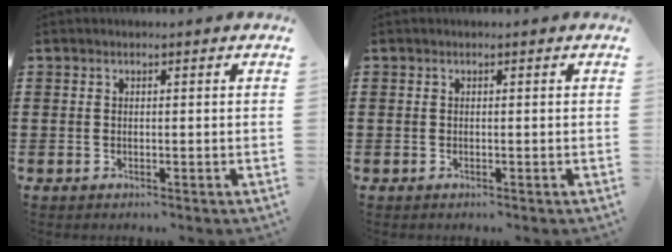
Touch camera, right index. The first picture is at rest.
{"total": 0.0}